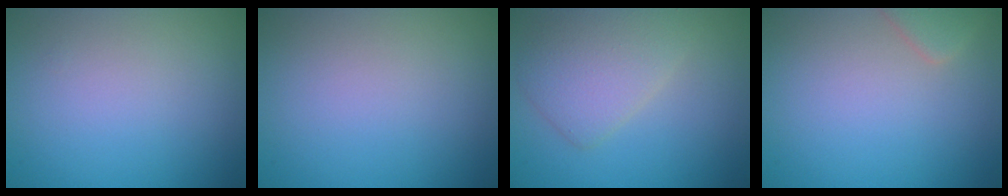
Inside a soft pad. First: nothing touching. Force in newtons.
{"total": 0.0}
{"total": 4.0, "press": 4.0, "slide": 0.1}
{"total": 2.0, "press": 2.0, "slide": 0.2}